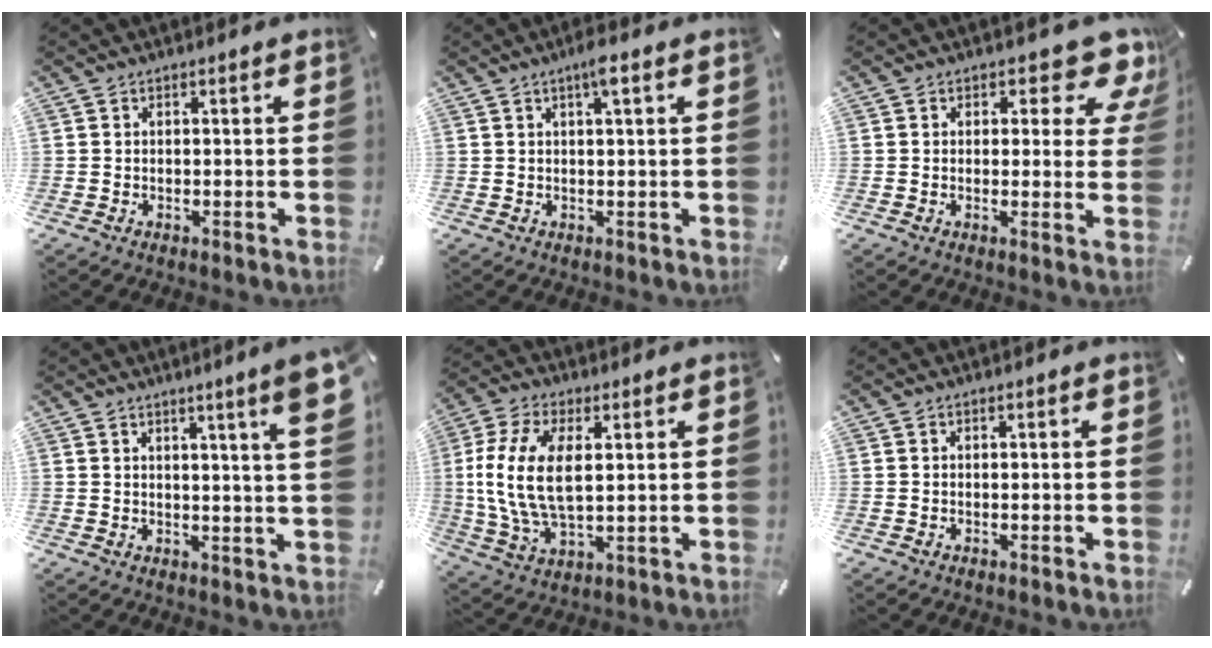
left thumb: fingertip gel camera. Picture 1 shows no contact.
{"total": 3.4, "force": [1.7, 0.4, 3.0], "torque": [-0.054, -0.001, 0.025]}
{"total": 8.5, "force": [5.7, 3.8, 5.1], "torque": [-0.050, -0.040, 0.091]}
{"total": 8.5, "force": [4.3, -0.2, 7.4], "torque": [-0.112, -0.023, 0.065]}
{"total": 13.4, "force": [2.4, 7.1, 11.1], "torque": [-0.259, -0.007, 0.041]}
{"total": 0.0}